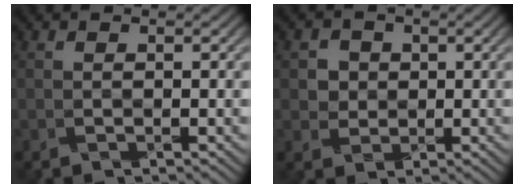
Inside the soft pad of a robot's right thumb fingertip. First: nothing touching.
{"total": 2.5, "force": [0.6, 2.4, 0.1], "torque": [-0.007, -0.007, 0.009]}